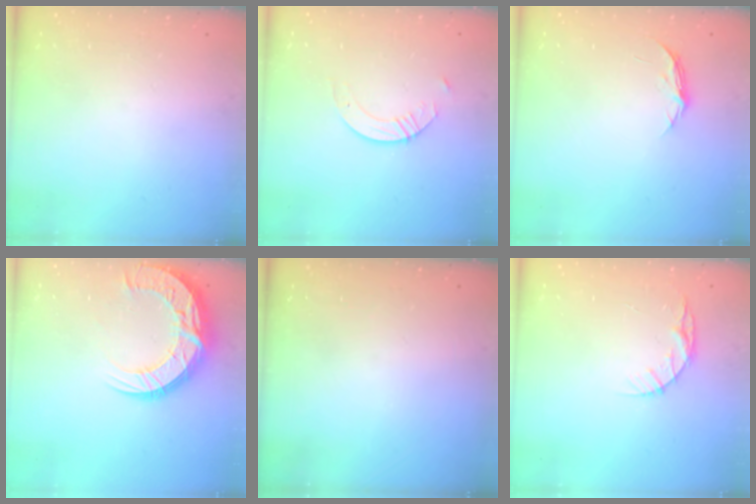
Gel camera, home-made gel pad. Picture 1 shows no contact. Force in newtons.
{"total": 5.4, "press": 5.4, "slide": 0.5}
{"total": 4.5, "press": 4.5, "slide": 0.5}
{"total": 18.8, "press": 18.7, "slide": 1.5}
{"total": 0.0}
{"total": 6.1, "press": 6.0, "slide": 0.6}